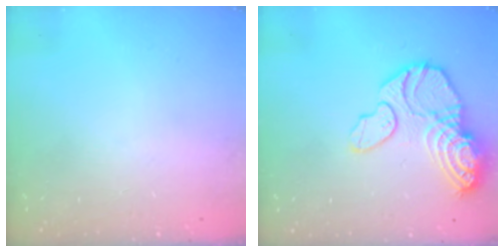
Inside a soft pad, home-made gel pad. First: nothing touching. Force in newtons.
{"total": 16.4, "press": 16.3, "slide": 1.9}